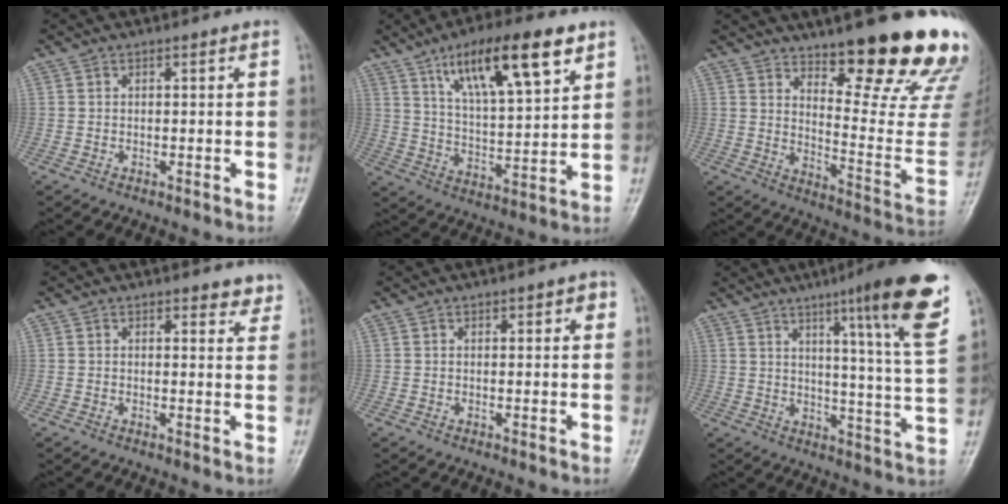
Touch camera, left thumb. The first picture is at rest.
{"total": 17.1, "force": [9.4, 5.0, 13.5], "torque": [-0.204, -0.032, 0.163]}
{"total": 22.0, "force": [15.7, 4.9, 14.6], "torque": [-0.157, -0.128, 0.219]}
{"total": 3.3, "force": [2.8, 1.4, 1.1], "torque": [0.012, -0.016, 0.027]}
{"total": 2.4, "force": [1.0, 1.1, 1.9], "torque": [-0.014, 0.000, 0.012]}
{"total": 18.0, "force": [10.0, 0.7, 15.0], "torque": [-0.192, -0.052, 0.134]}